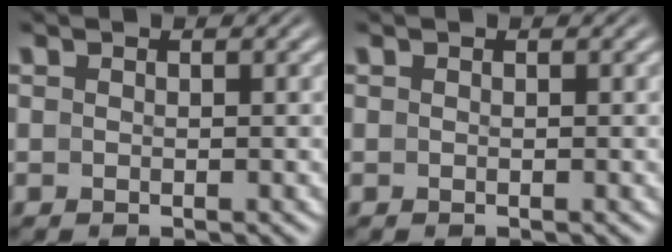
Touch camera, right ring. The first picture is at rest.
{"total": 0.0}